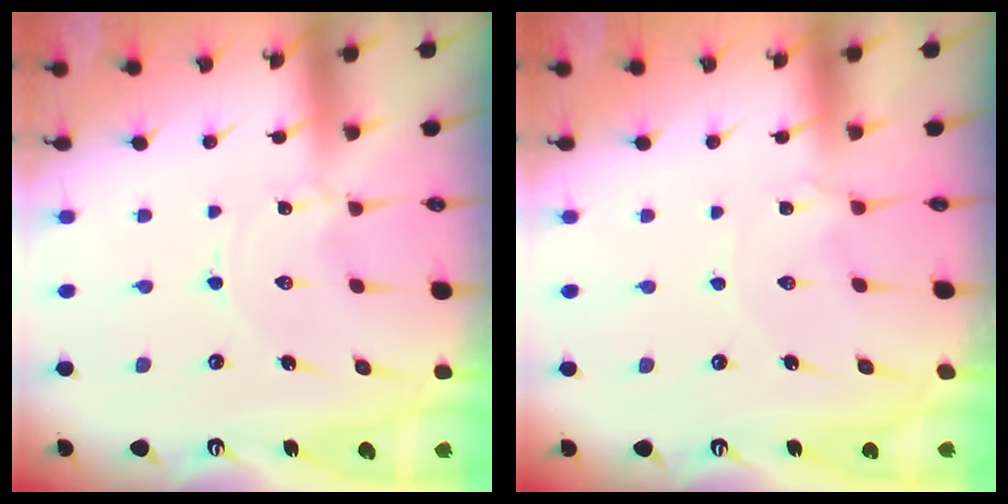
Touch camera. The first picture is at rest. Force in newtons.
{"total": 1.1, "press": 1.0, "slide": 0.3}